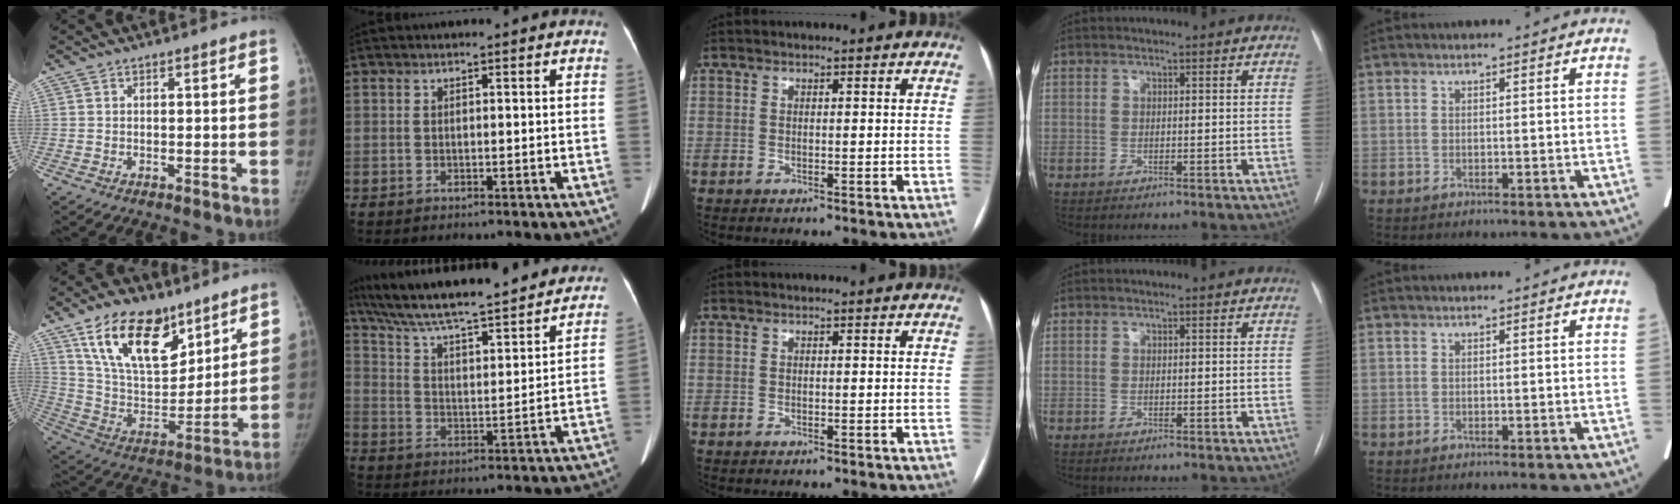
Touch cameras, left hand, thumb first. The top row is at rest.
{"thumb": {"total": 20.8, "force": [12.6, 11.1, 12.2], "torque": [-0.166, -0.054, 0.233]}, "index": {"total": 27.2, "force": [24.1, 3.7, 12.0], "torque": [-0.205, -0.004, 0.338]}}